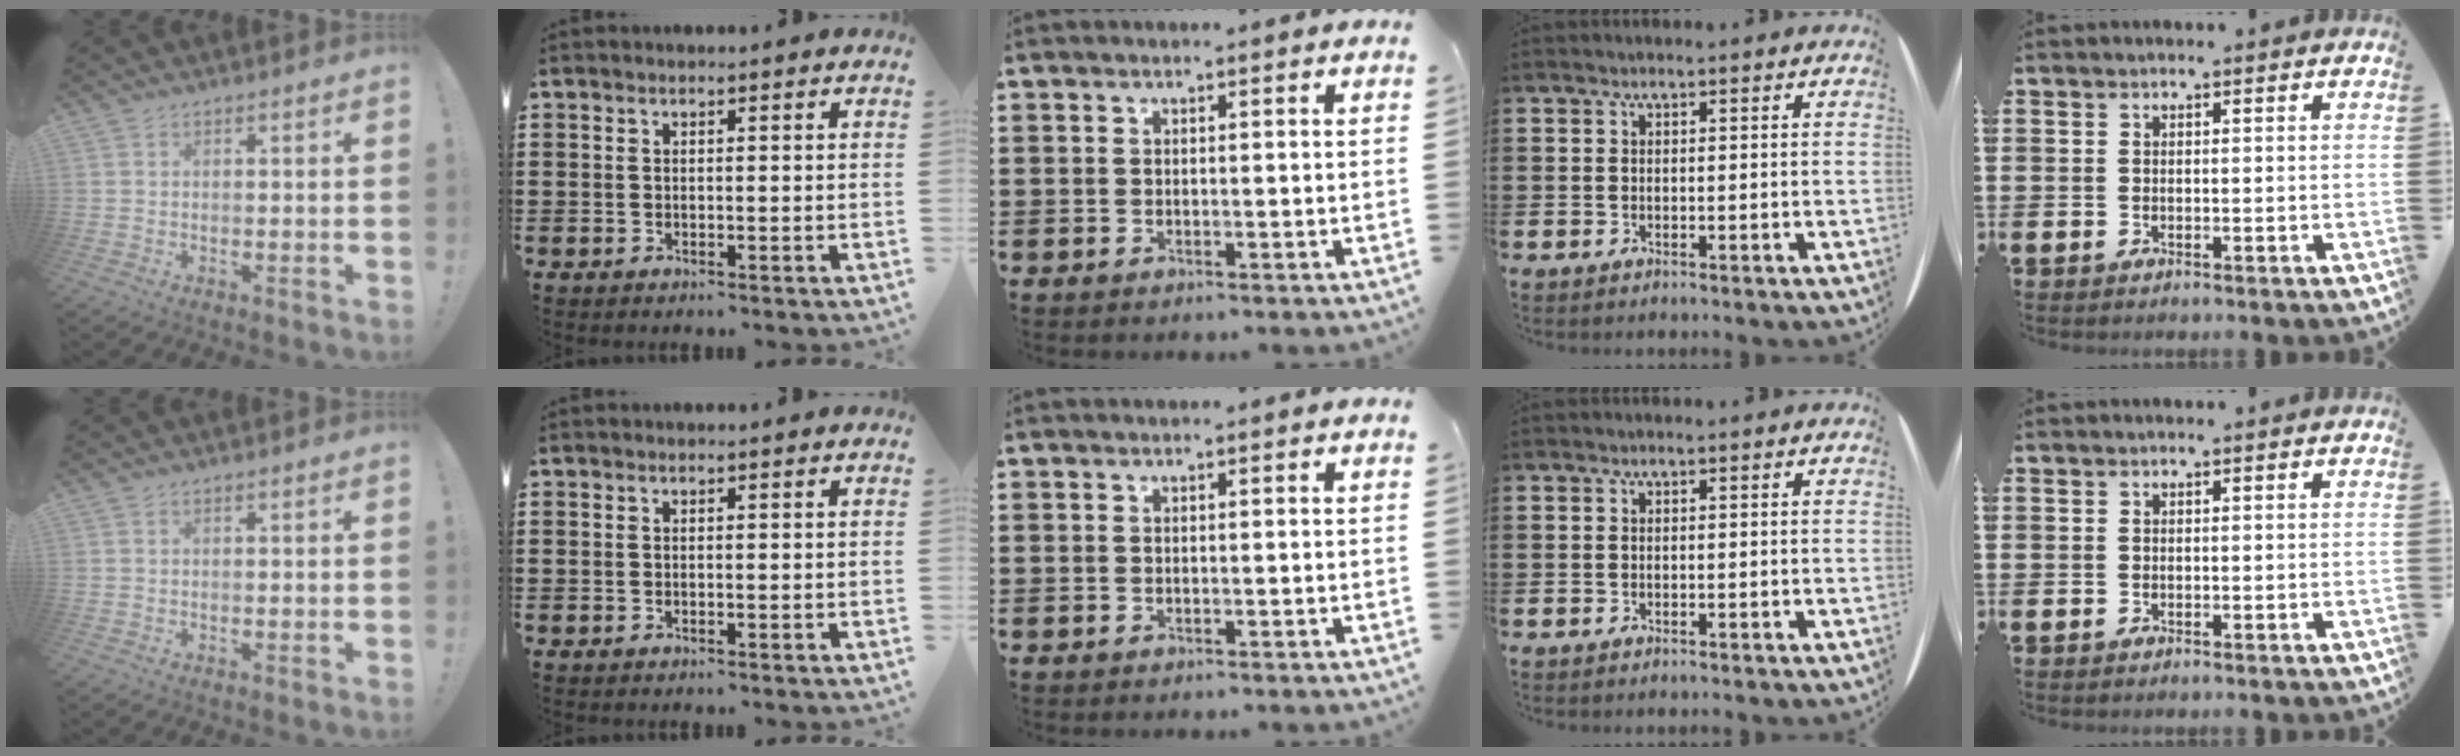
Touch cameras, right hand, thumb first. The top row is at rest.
{}